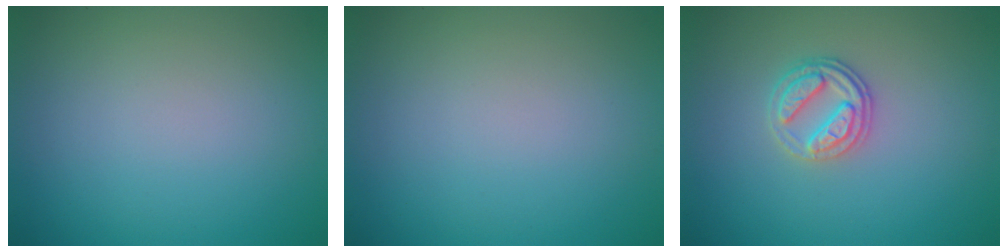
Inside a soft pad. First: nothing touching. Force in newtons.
{"total": 0.0}
{"total": 2.6, "press": 2.4, "slide": 1.0}